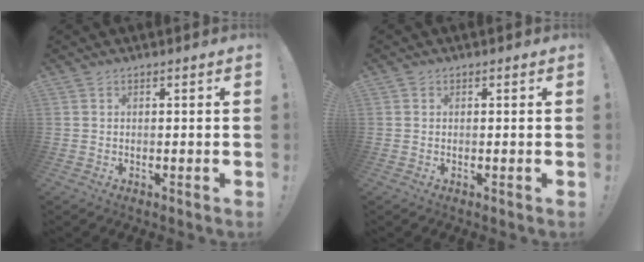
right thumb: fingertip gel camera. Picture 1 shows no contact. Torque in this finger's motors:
{"motor_torque": [0.05, 0.19, -0.21, -0.09, -0.01]}